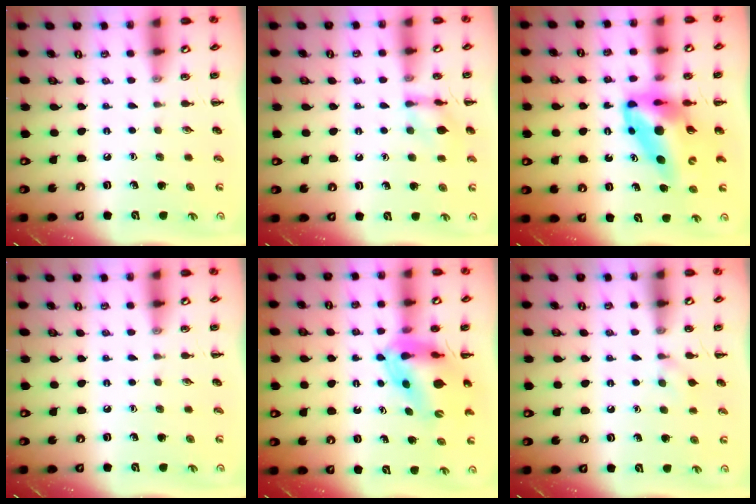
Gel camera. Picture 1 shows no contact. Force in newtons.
{"total": 10.4, "press": 10.4, "slide": 0.5}
{"total": 12.3, "press": 11.7, "slide": 3.9}
{"total": 0.0}
{"total": 12.5, "press": 11.8, "slide": 3.9}
{"total": 4.0, "press": 3.7, "slide": 1.5}